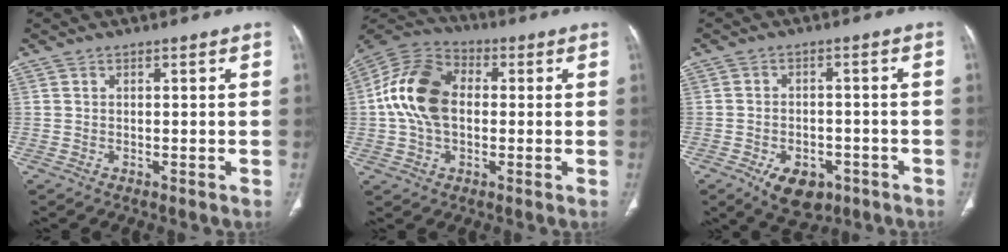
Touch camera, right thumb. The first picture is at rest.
{"total": 14.7, "force": [0.6, 9.8, 10.9], "torque": [-0.203, 0.029, 0.002]}
{"total": 8.7, "force": [-4.6, 5.5, 5.0], "torque": [-0.063, 0.020, -0.060]}